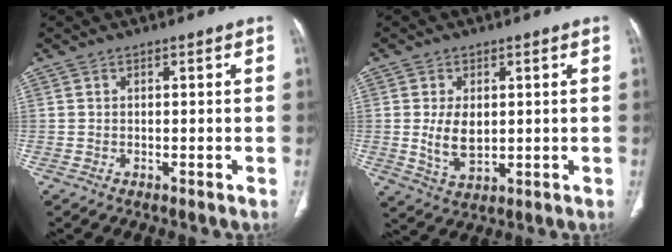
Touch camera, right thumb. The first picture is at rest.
{"total": 6.9, "force": [0.5, 4.2, 5.4], "torque": [-0.092, -0.012, 0.020]}